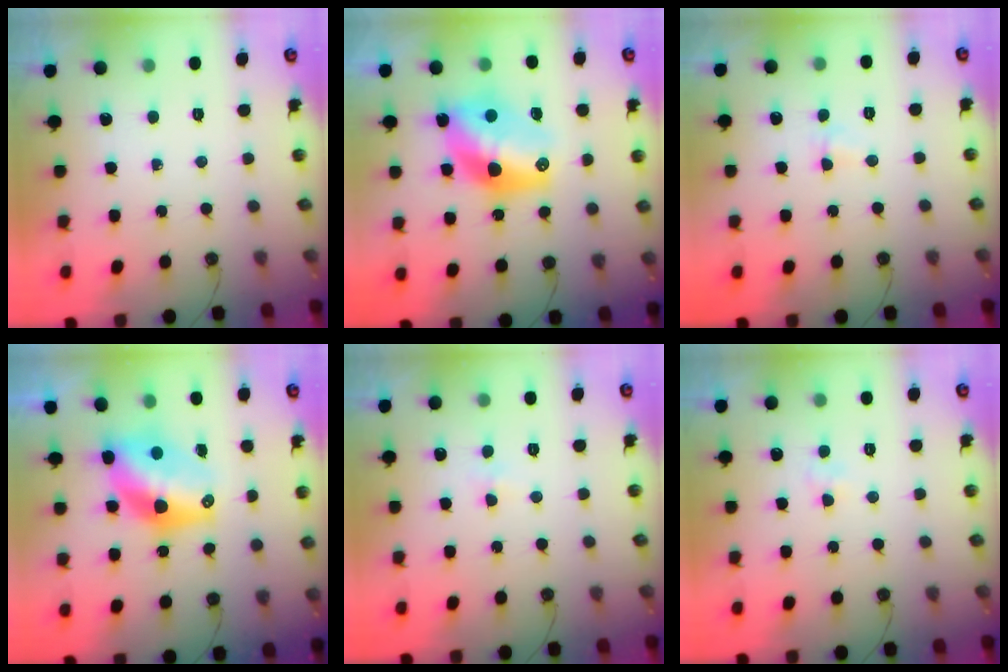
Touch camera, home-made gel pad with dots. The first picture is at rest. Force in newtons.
{"total": 14.7, "press": 14.7, "slide": 1.0}
{"total": 2.8, "press": 2.8, "slide": 0.6}
{"total": 11.9, "press": 11.8, "slide": 1.2}
{"total": 3.0, "press": 2.9, "slide": 0.6}
{"total": 2.3, "press": 2.3, "slide": 0.5}